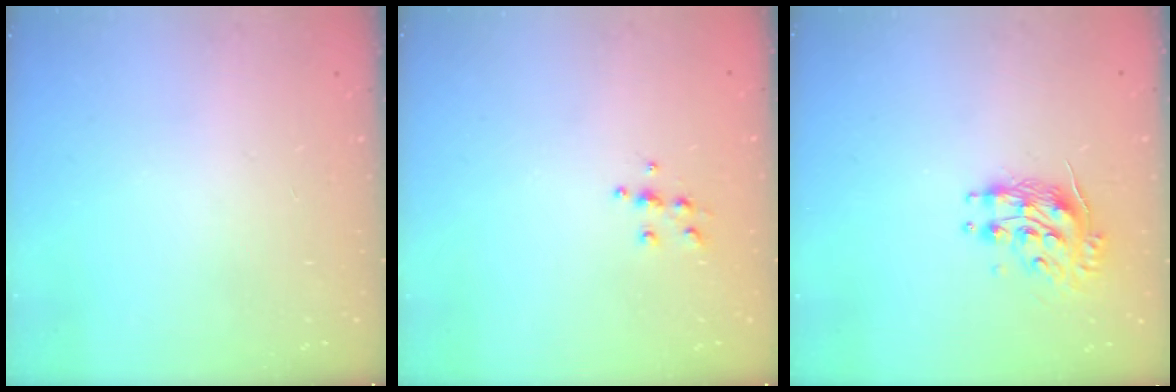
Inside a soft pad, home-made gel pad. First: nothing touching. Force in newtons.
{"total": 5.5, "press": 5.4, "slide": 0.6}
{"total": 9.4, "press": 9.4, "slide": 0.1}